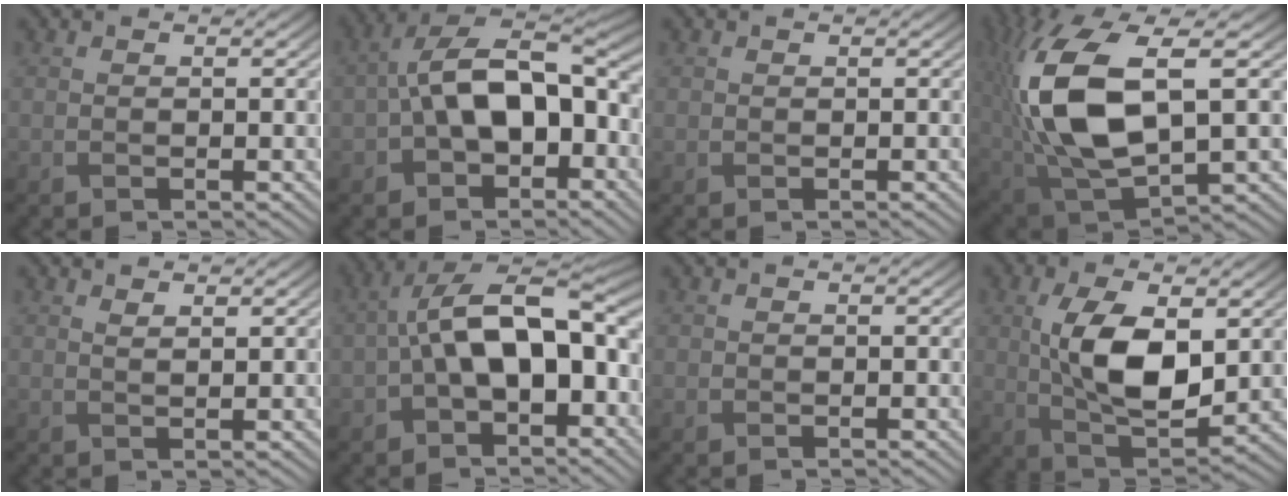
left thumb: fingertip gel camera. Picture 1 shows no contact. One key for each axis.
{"total": 12.1, "fx": -1.8, "fy": 7.3, "fz": 9.4, "tx": -0.172, "ty": 0.020, "tz": -0.040}
{"total": 0.8, "fx": 0.2, "fy": 0.8, "fz": -0.1, "tx": 0.006, "ty": -0.002, "tz": 0.000}
{"total": 16.4, "fx": 1.6, "fy": 8.2, "fz": 14.2, "tx": -0.341, "ty": -0.004, "tz": 0.040}
{"total": 1.3, "fx": 0.9, "fy": 0.4, "fz": 0.9, "tx": -0.022, "ty": -0.001, "tz": 0.019}
{"total": 13.4, "fx": -0.9, "fy": 7.6, "fz": 11.1, "tx": -0.190, "ty": 0.023, "tz": -0.023}
{"total": 0.5, "fx": -0.1, "fy": 0.5, "fz": 0.0, "tx": 0.003, "ty": -0.003, "tz": -0.003}
{"total": 11.0, "fx": 1.4, "fy": 5.4, "fz": 9.5, "tx": -0.194, "ty": -0.002, "tz": 0.032}